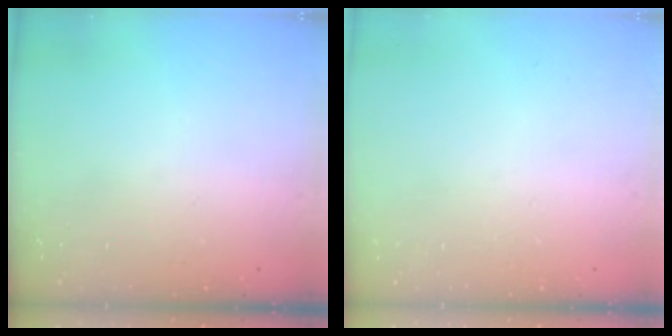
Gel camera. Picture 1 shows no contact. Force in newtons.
{"total": 0.0}